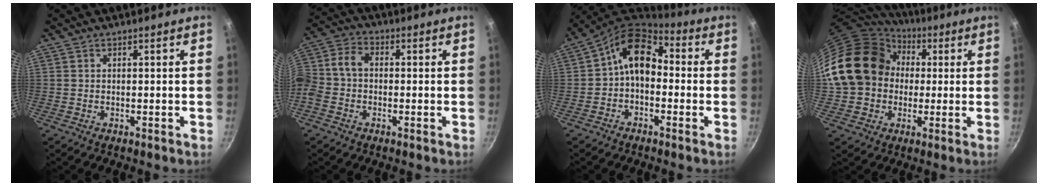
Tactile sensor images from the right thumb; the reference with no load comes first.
{"total": 8.4, "force": [-1.6, 6.2, 5.4], "torque": [-0.114, 0.040, -0.050]}
{"total": 11.0, "force": [0.1, 7.5, 8.0], "torque": [-0.112, 0.042, -0.026]}
{"total": 19.7, "force": [2.0, 16.7, 10.2], "torque": [-0.171, 0.049, 0.034]}